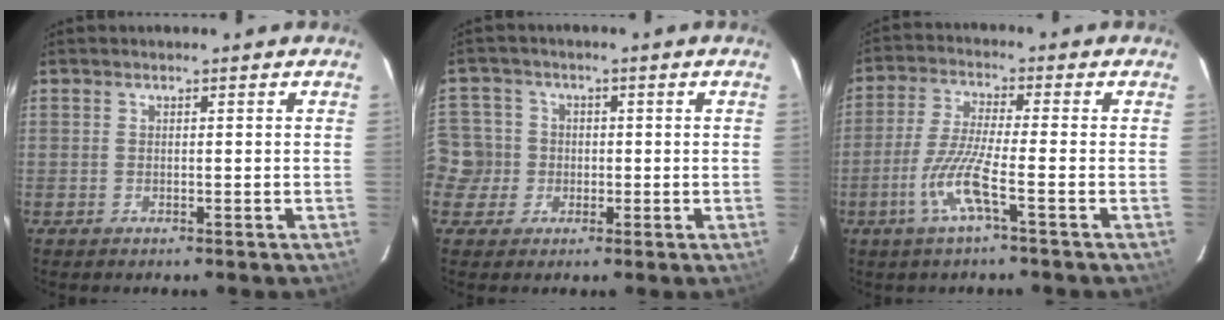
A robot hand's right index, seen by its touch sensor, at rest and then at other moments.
{"total": 6.2, "force": [-0.8, 6.1, 1.0], "torque": [-0.021, 0.009, -0.024]}
{"total": 8.1, "force": [-3.6, -0.2, 7.3], "torque": [-0.161, -0.005, -0.071]}